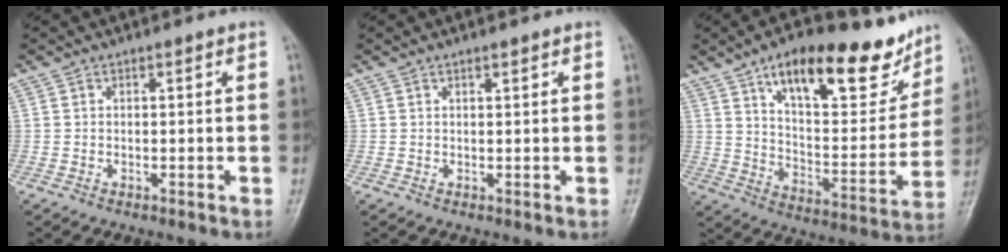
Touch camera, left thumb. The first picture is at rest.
{"total": 0.8, "force": [0.6, 0.2, 0.5], "torque": [-0.008, -0.003, 0.011]}
{"total": 23.6, "force": [15.2, 9.0, 15.7], "torque": [-0.183, -0.050, 0.238]}